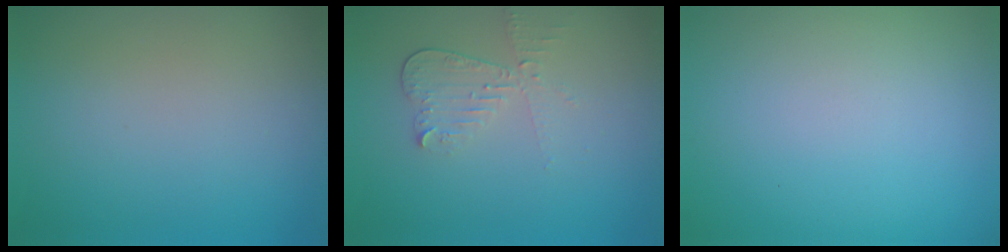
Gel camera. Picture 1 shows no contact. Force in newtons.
{"total": 2.0, "press": 1.9, "slide": 0.7}
{"total": 0.0}